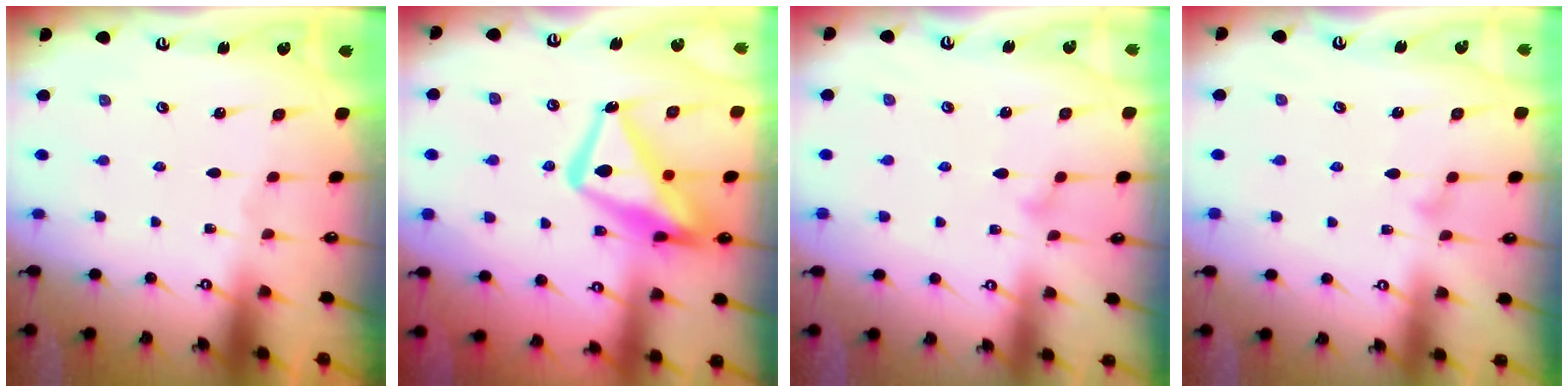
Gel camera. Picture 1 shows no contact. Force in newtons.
{"total": 17.1, "press": 17.0, "slide": 1.5}
{"total": 8.0, "press": 7.9, "slide": 0.5}
{"total": 6.5, "press": 6.5, "slide": 0.4}